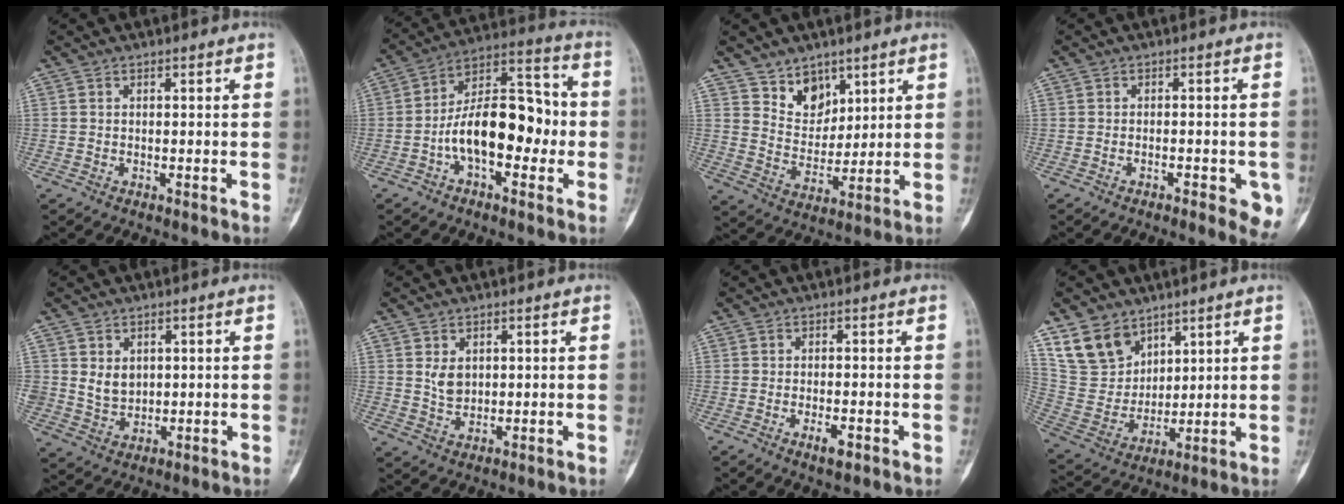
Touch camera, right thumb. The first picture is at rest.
{"total": 16.5, "force": [-3.0, 8.9, 13.6], "torque": [-0.202, 0.049, -0.057]}
{"total": 7.8, "force": [5.2, 5.2, 2.5], "torque": [-0.010, -0.040, 0.103]}
{"total": 5.6, "force": [-2.5, 2.0, 4.6], "torque": [-0.049, 0.004, -0.028]}
{"total": 5.1, "force": [1.3, 4.2, 2.7], "torque": [-0.030, -0.014, 0.036]}
{"total": 3.9, "force": [1.1, 2.8, 2.4], "torque": [-0.030, -0.011, 0.027]}
{"total": 2.8, "force": [-1.3, 1.0, 2.3], "torque": [-0.041, 0.001, -0.021]}
{"total": 12.0, "force": [8.0, 8.2, 3.8], "torque": [-0.046, -0.046, 0.173]}